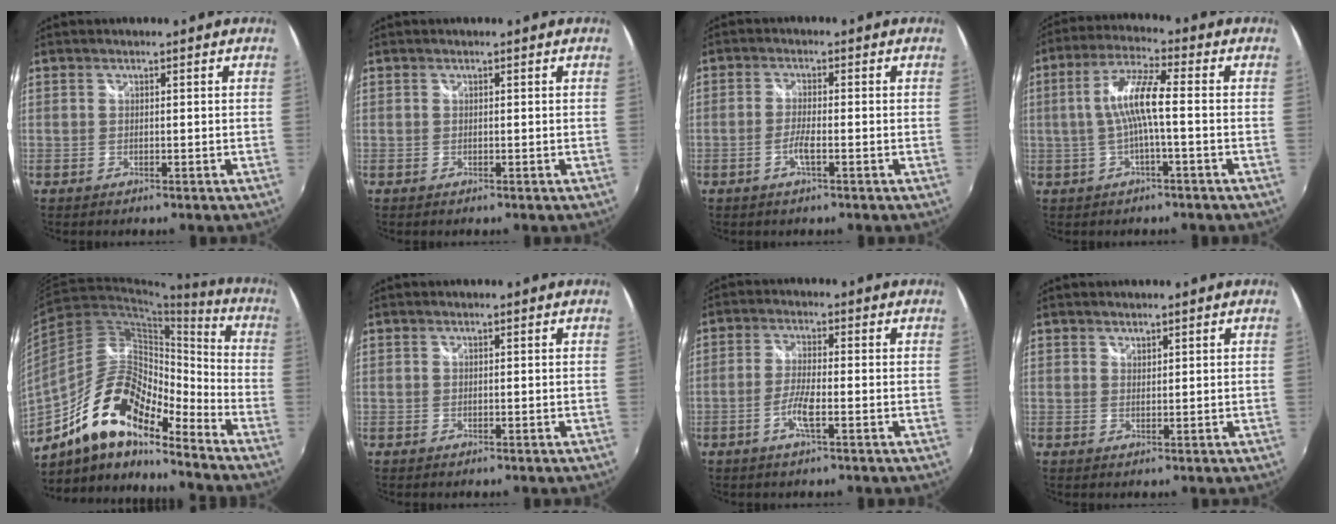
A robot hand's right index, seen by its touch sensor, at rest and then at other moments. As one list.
[{"total": 0.0}, {"total": 3.0, "force": [-1.3, 0.3, 2.6], "torque": [-0.058, -0.002, -0.028]}, {"total": 8.0, "force": [-0.8, 0.6, 7.9], "torque": [-0.166, 0.011, -0.013]}, {"total": 18.3, "force": [-12.7, 6.6, 11.5], "torque": [-0.207, 0.008, -0.242]}, {"total": 0.0}, {"total": 4.5, "force": [-1.9, 0.3, 4.0], "torque": [-0.087, -0.002, -0.040]}, {"total": 0.9, "force": [0.8, 0.3, 0.1], "torque": [0.000, 0.001, 0.015]}]